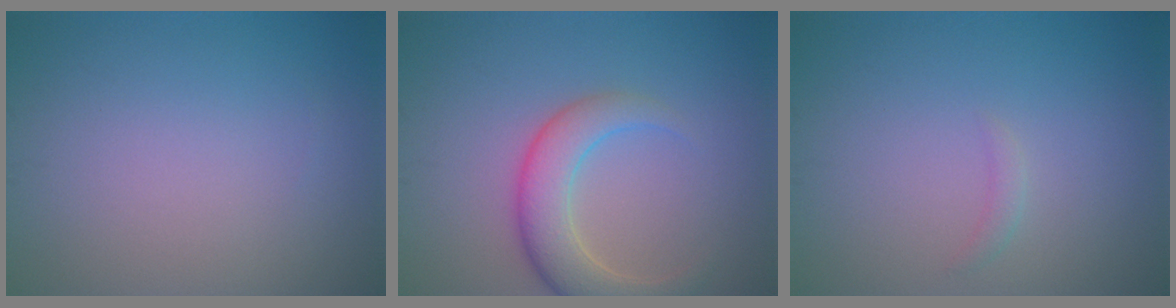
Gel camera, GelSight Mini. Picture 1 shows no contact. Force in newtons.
{"total": 4.7, "press": 4.7, "slide": 0.3}
{"total": 0.8, "press": 0.8, "slide": 0.1}